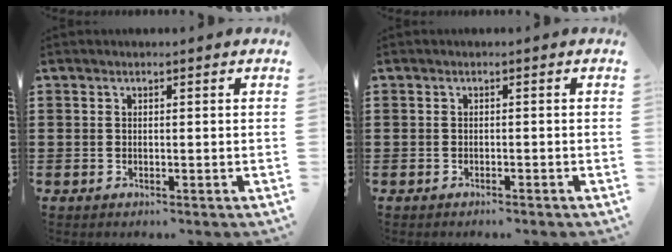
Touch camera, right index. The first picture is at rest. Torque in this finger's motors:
{"motor_torque": [0.07, -0.07, -0.02, -0.06]}